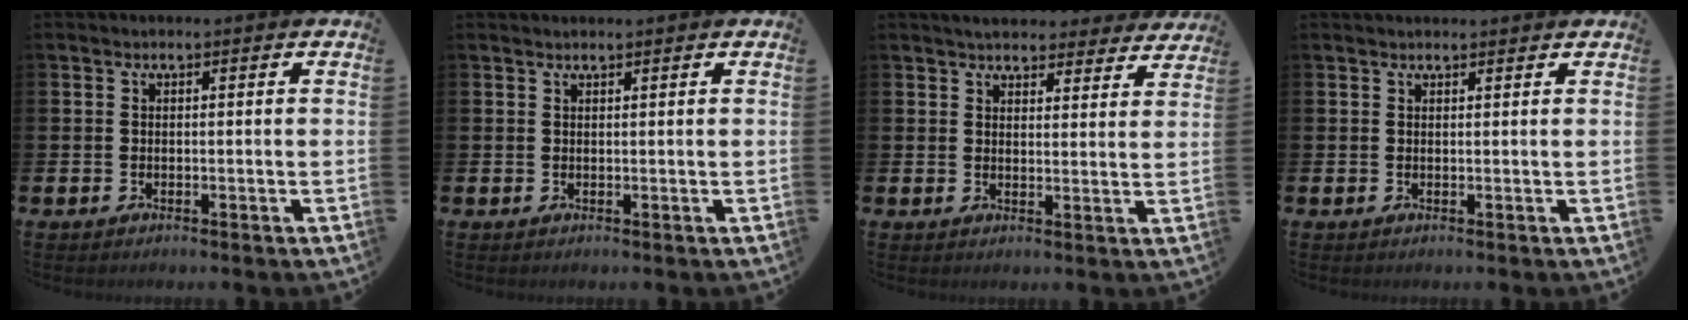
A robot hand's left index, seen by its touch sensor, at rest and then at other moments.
{"total": 0.7, "force": [0.7, 0.0, 0.0], "torque": [0.008, -0.003, 0.013]}
{"total": 4.5, "force": [4.3, 1.1, 0.5], "torque": [-0.013, -0.024, 0.075]}
{"total": 1.0, "force": [1.0, 0.1, 0.2], "torque": [0.007, -0.003, 0.015]}